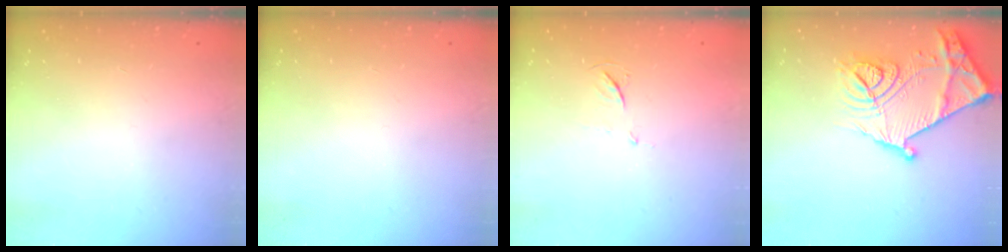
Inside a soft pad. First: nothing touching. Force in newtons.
{"total": 0.0}
{"total": 4.9, "press": 4.9, "slide": 0.7}
{"total": 21.8, "press": 21.8, "slide": 1.1}